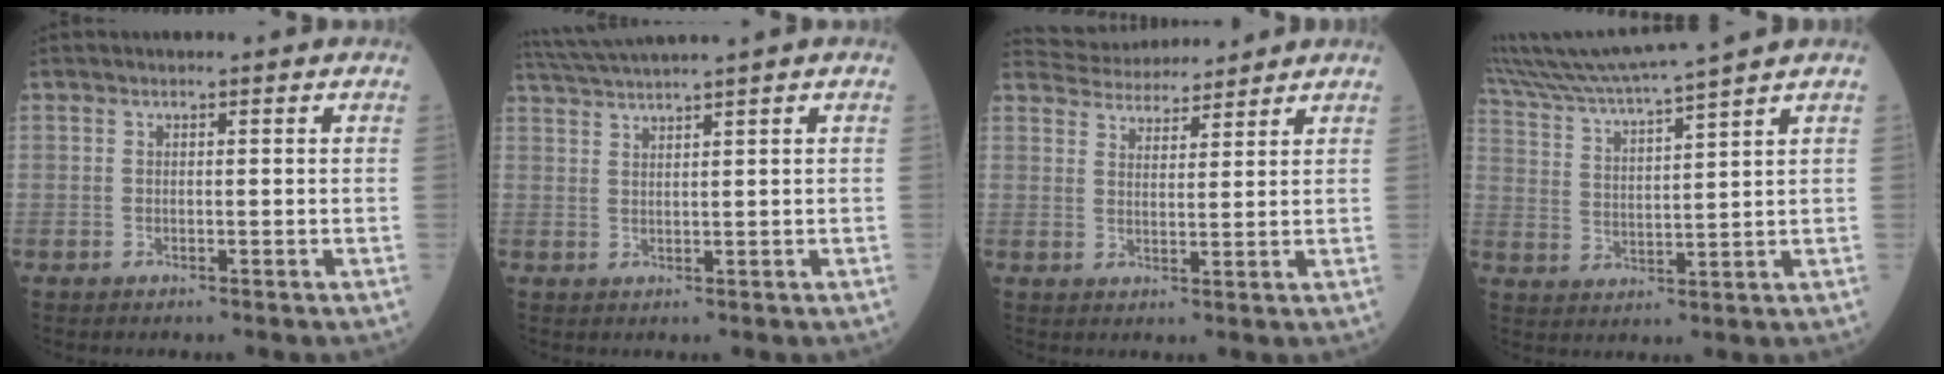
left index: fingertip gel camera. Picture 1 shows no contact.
{"total": 5.5, "force": [4.7, -1.8, 2.3], "torque": [-0.047, 0.015, 0.091]}
{"total": 7.7, "force": [7.5, 1.1, 1.0], "torque": [-0.024, 0.024, 0.119]}
{"total": 11.8, "force": [10.4, -2.3, 5.1], "torque": [-0.101, 0.007, 0.180]}